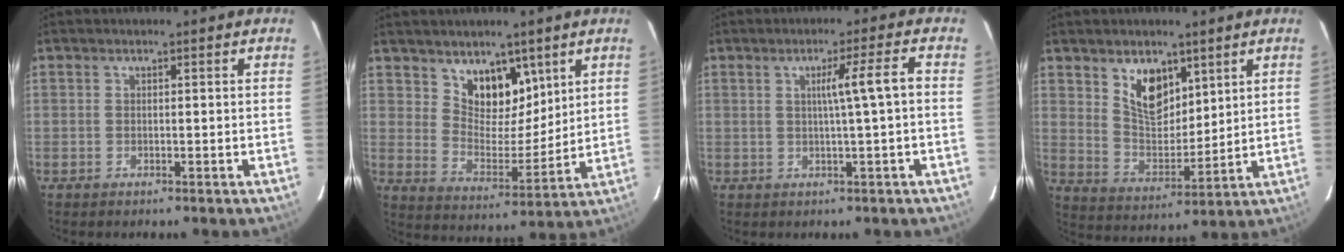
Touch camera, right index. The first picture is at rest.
{"total": 9.8, "force": [6.3, 5.9, 4.7], "torque": [-0.066, -0.010, 0.118]}
{"total": 4.8, "force": [0.0, -1.0, 4.7], "torque": [-0.078, 0.003, 0.005]}
{"total": 9.7, "force": [5.5, 5.6, 5.7], "torque": [-0.095, 0.001, 0.112]}